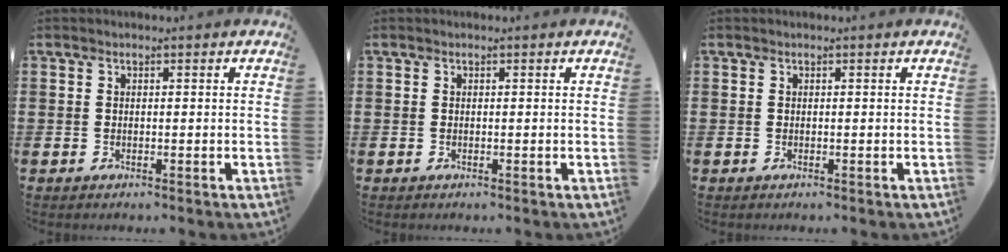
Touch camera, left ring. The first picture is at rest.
{"total": 0.0}
{"total": 0.0}